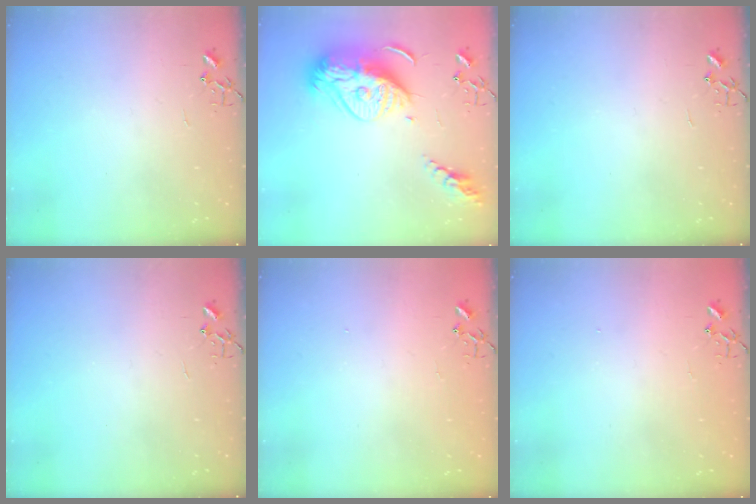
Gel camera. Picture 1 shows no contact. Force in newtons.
{"total": 18.4, "press": 18.3, "slide": 1.7}
{"total": 0.0}
{"total": 0.0}
{"total": 1.3, "press": 1.2, "slide": 0.1}
{"total": 1.3, "press": 1.2, "slide": 0.1}